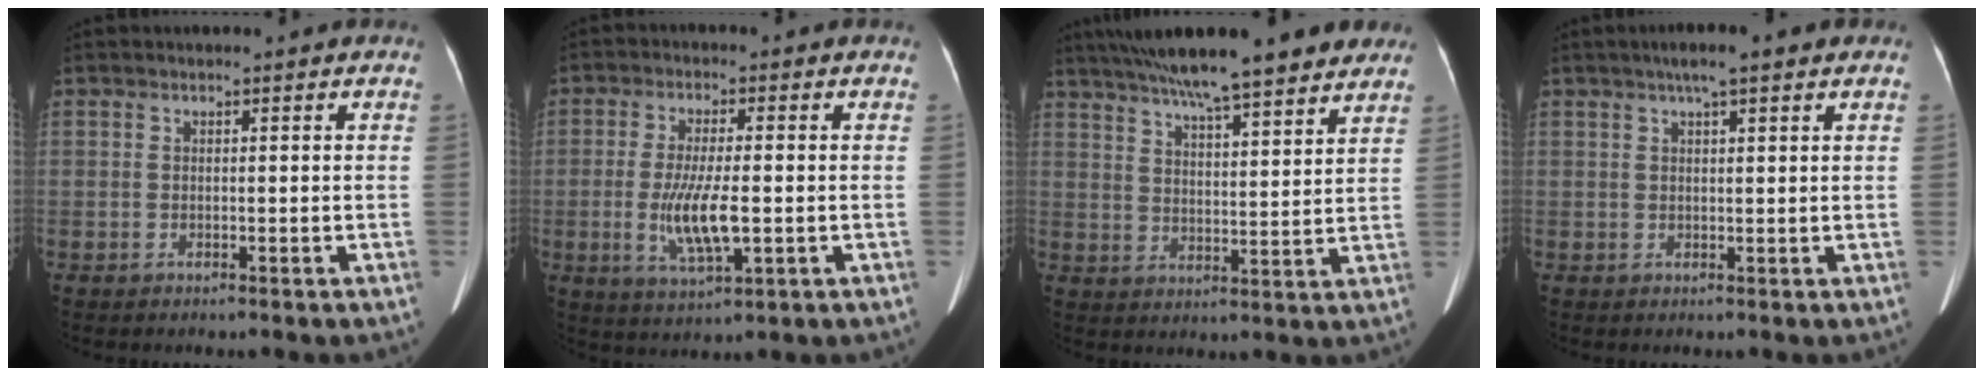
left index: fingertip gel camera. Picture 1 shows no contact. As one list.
[{"total": 8.0, "force": [-1.3, 1.7, 7.7], "torque": [-0.155, -0.013, -0.022]}, {"total": 19.8, "force": [16.3, 2.4, 11.0], "torque": [-0.177, 0.031, 0.232]}, {"total": 5.2, "force": [3.5, 0.6, 3.8], "torque": [-0.056, 0.025, 0.051]}]